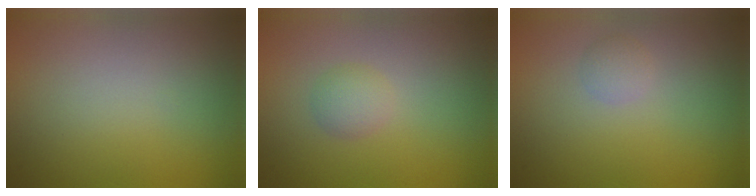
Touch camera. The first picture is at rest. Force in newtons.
{"total": 1.5, "press": 1.5, "slide": 0.0}
{"total": 1.1, "press": 1.1, "slide": 0.0}